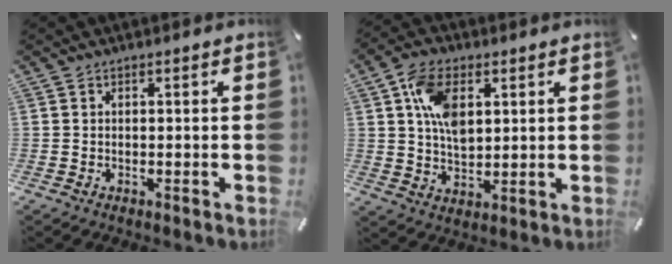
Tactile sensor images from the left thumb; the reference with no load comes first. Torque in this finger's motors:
{"motor_torque": [1.73, 1.82, 0.91, -0.79, 0.14]}